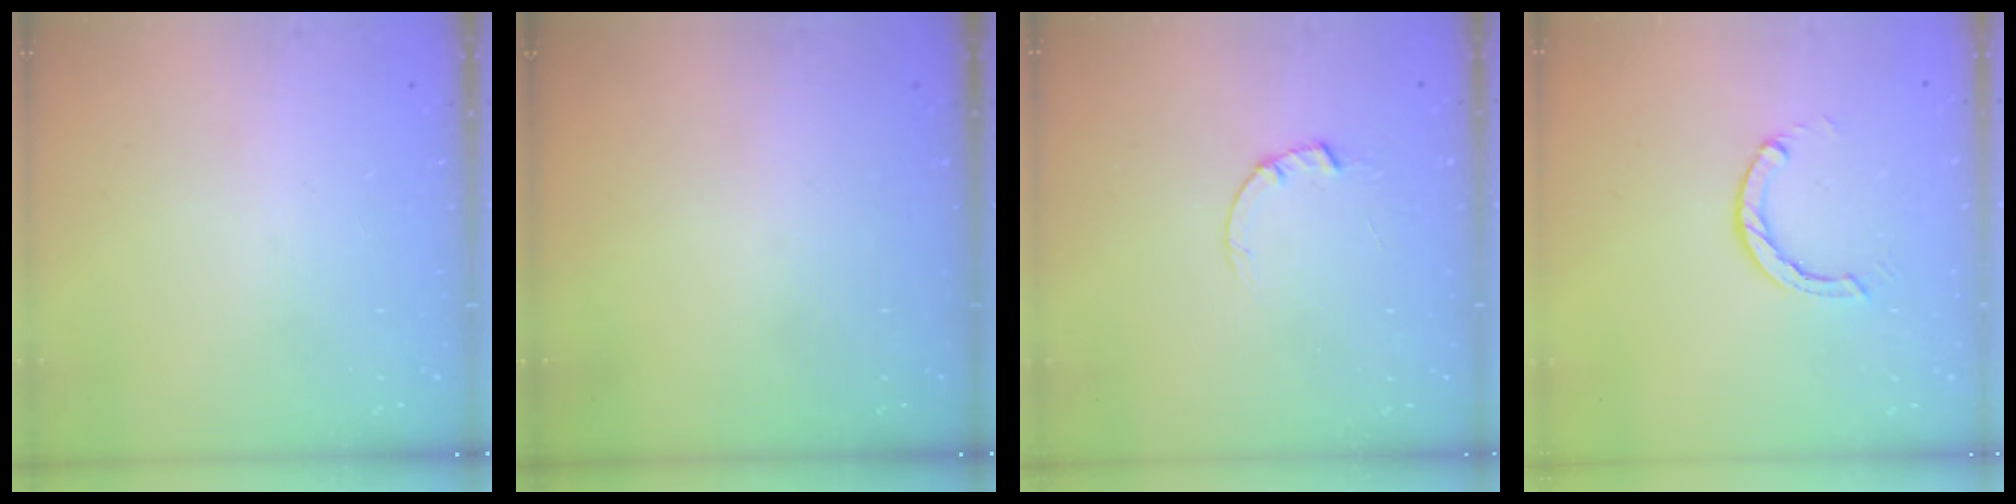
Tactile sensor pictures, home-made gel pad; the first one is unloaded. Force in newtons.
{"total": 0.0}
{"total": 1.5, "press": 1.5, "slide": 0.3}
{"total": 2.9, "press": 2.9, "slide": 0.4}